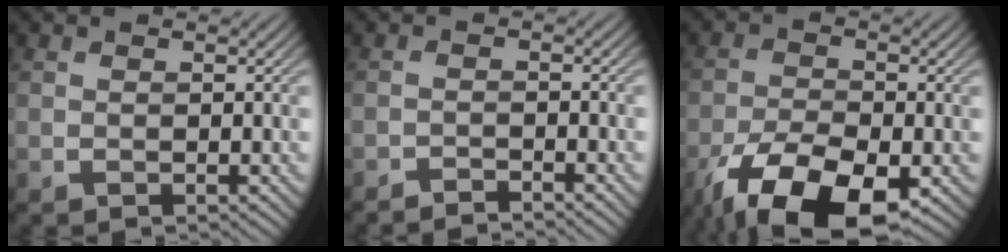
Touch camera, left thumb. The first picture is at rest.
{"total": 1.9, "force": [-1.9, 0.0, 0.4], "torque": [-0.005, 0.005, -0.038]}
{"total": 12.0, "force": [-6.6, 5.3, 8.5], "torque": [-0.166, -0.024, -0.122]}